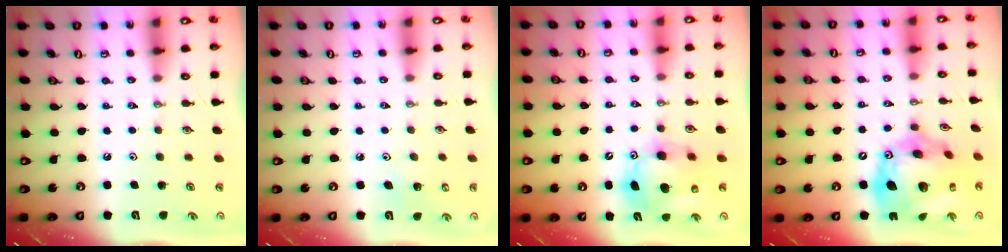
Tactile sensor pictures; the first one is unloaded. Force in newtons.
{"total": 3.2, "press": 3.1, "slide": 0.8}
{"total": 13.7, "press": 13.5, "slide": 2.3}
{"total": 25.3, "press": 25.2, "slide": 3.0}